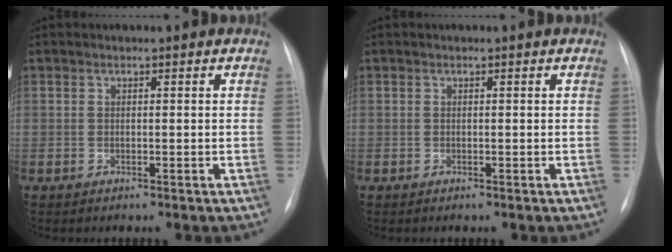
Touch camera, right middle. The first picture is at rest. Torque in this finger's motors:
{"motor_torque": [-0.02, 0.00, 0.00, 0.00]}